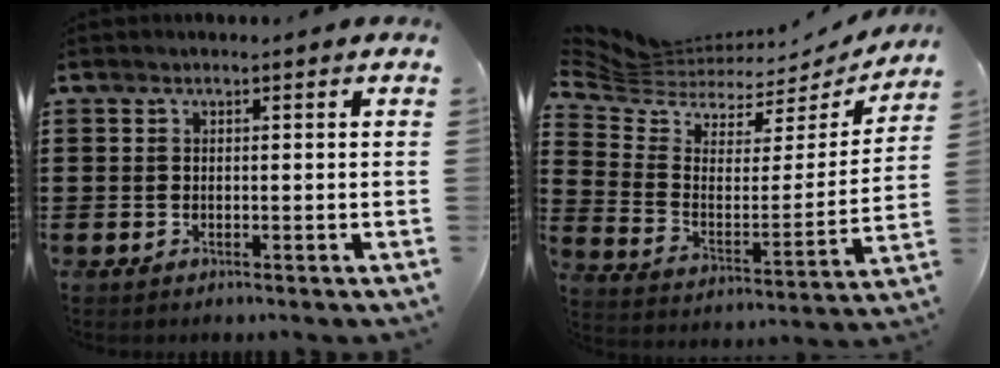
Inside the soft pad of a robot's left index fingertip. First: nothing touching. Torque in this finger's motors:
{"motor_torque": [-1.00, -1.13, -0.36, -0.21]}